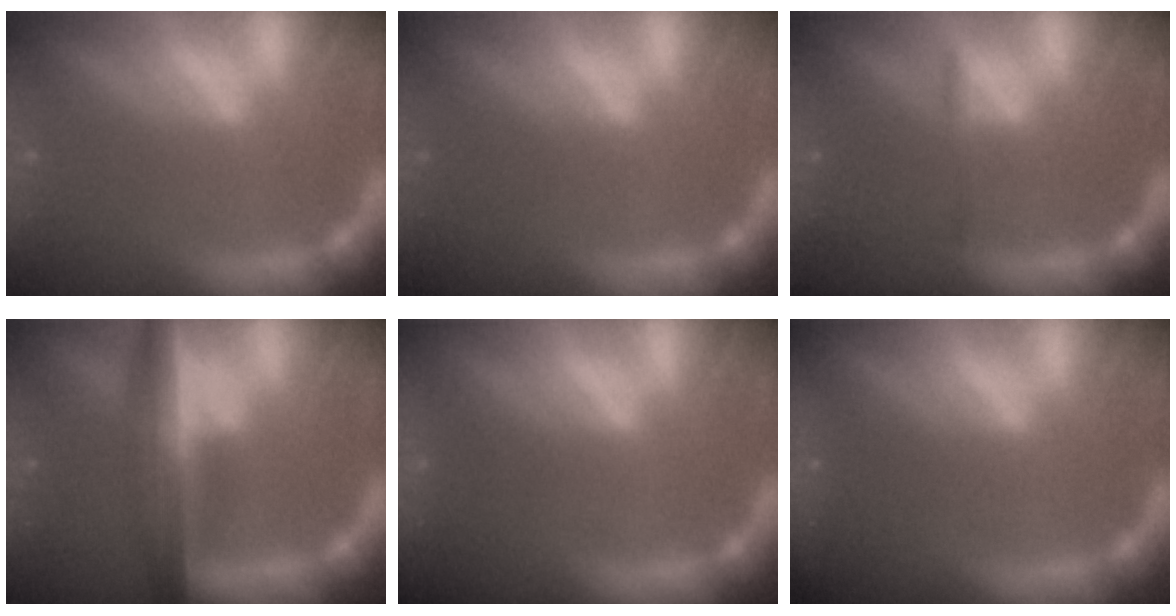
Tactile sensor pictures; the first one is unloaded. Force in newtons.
{"total": 0.0}
{"total": 1.4}
{"total": 7.0}
{"total": 7.4}
{"total": 3.5}